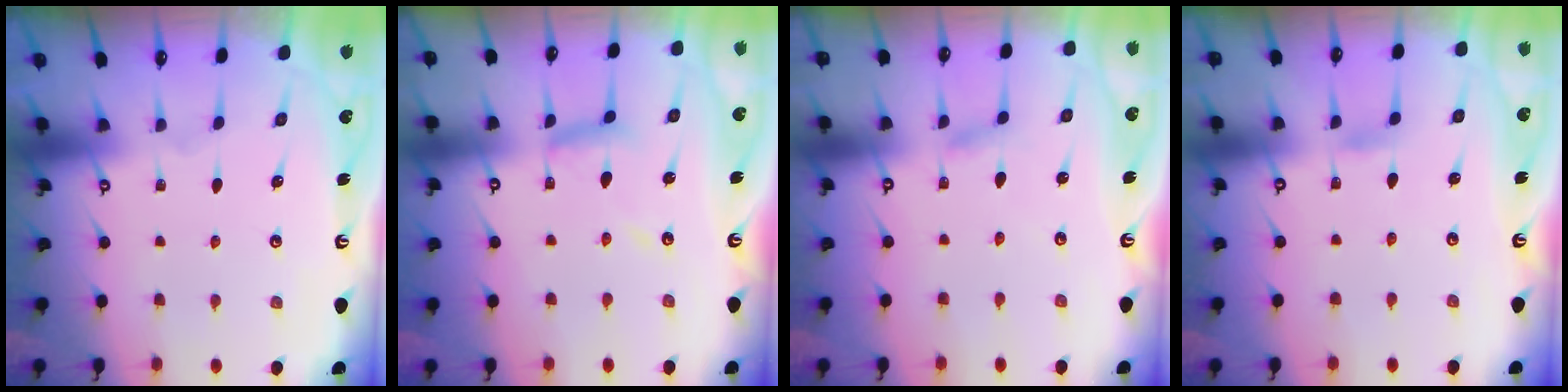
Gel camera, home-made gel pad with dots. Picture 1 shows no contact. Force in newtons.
{"total": 9.8, "press": 9.8, "slide": 0.7}
{"total": 1.2, "press": 1.2, "slide": 0.1}
{"total": 1.5, "press": 1.5, "slide": 0.2}